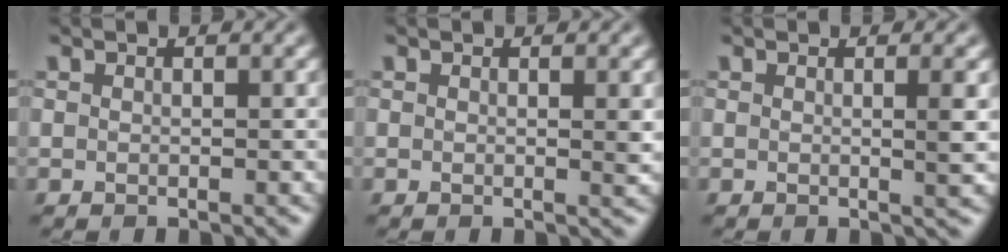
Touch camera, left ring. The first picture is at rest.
{"total": 0.8, "force": [0.2, 0.0, 0.8], "torque": [-0.009, -0.004, 0.001]}
{"total": 2.0, "force": [0.2, 0.5, 1.9], "torque": [-0.023, 0.000, -0.004]}